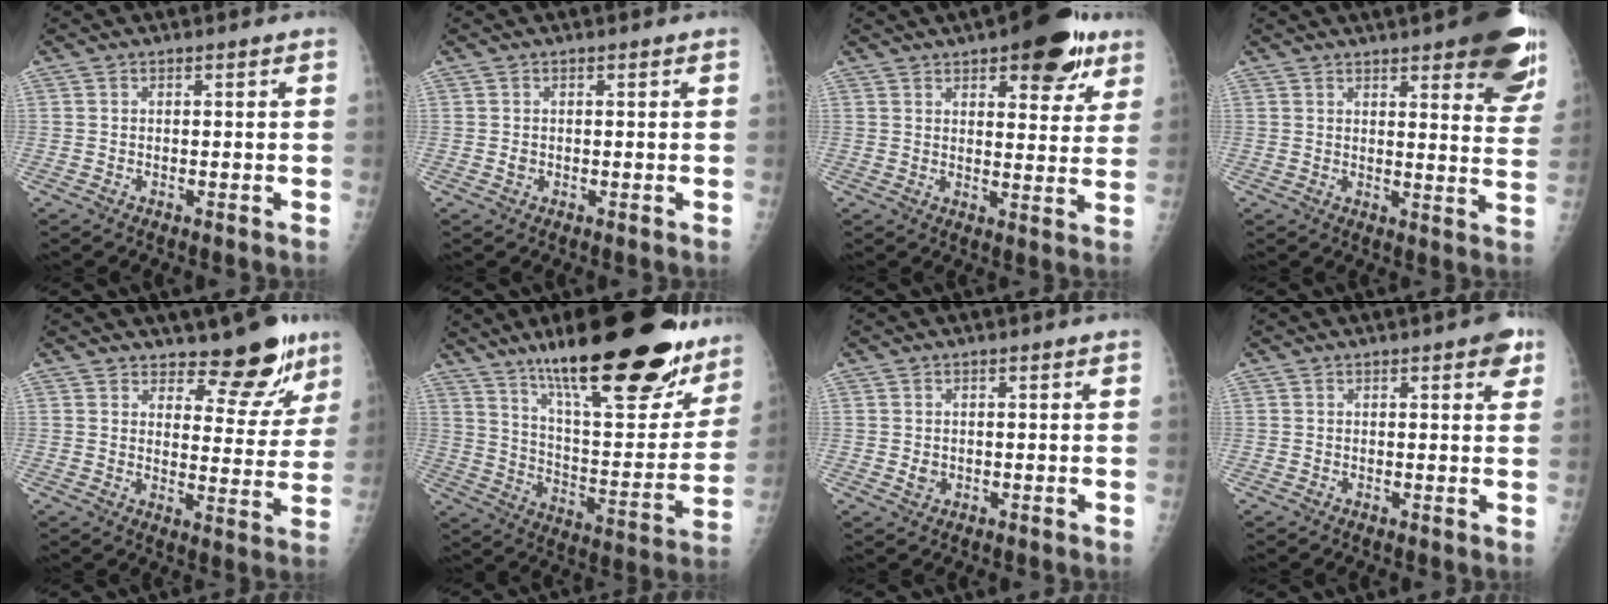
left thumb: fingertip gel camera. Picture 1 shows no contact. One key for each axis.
{"total": 0.8, "fx": 0.0, "fy": 0.7, "fz": 0.4, "tx": -0.002, "ty": 0.001, "tz": 0.000}
{"total": 13.9, "fx": 8.1, "fy": 5.7, "fz": 9.8, "tx": -0.081, "ty": -0.030, "tz": 0.106}
{"total": 18.1, "fx": 11.5, "fy": 5.0, "fz": 13.1, "tx": -0.133, "ty": -0.050, "tz": 0.131}
{"total": 10.2, "fx": 8.3, "fy": 4.0, "fz": 4.3, "tx": -0.021, "ty": -0.071, "tz": 0.113}
{"total": 32.3, "fx": 21.4, "fy": 9.2, "fz": 22.3, "tx": -0.297, "ty": -0.076, "tz": 0.327}
{"total": 1.4, "fx": 0.1, "fy": 1.3, "fz": 0.7, "tx": -0.007, "ty": -0.001, "tz": 0.006}
{"total": 4.0, "fx": 2.1, "fy": 1.2, "fz": 3.1, "tx": -0.027, "ty": -0.005, "tz": 0.020}